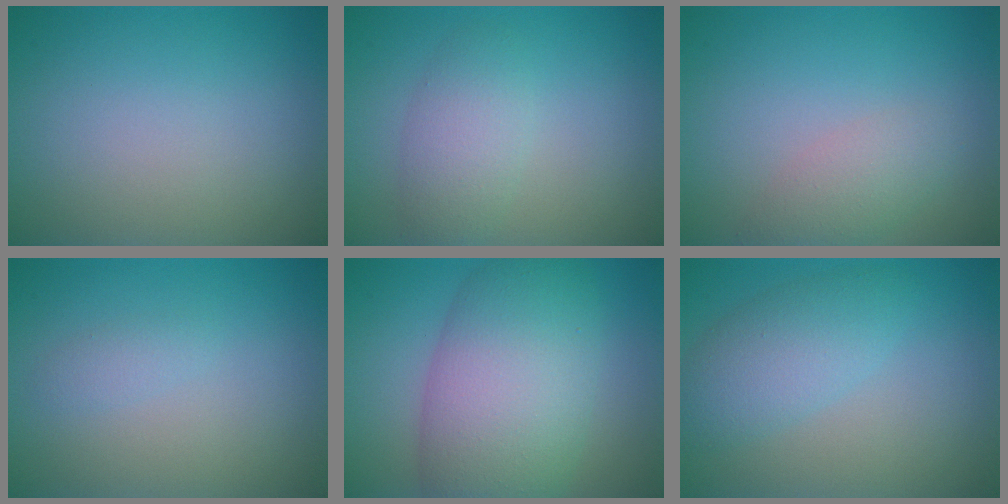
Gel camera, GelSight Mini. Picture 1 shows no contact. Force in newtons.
{"total": 3.0, "press": 3.0, "slide": 0.1}
{"total": 2.4, "press": 2.4, "slide": 0.2}
{"total": 0.8, "press": 0.8, "slide": 0.1}
{"total": 10.1, "press": 10.1, "slide": 0.3}
{"total": 3.9, "press": 3.9, "slide": 0.2}